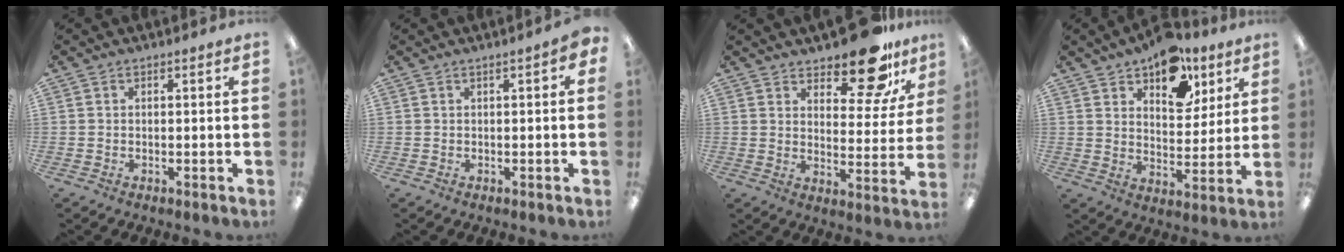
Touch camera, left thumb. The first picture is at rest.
{"total": 1.2, "force": [0.1, 0.3, 1.1], "torque": [-0.021, 0.001, 0.002]}
{"total": 13.8, "force": [10.8, 5.1, 6.9], "torque": [-0.091, -0.069, 0.186]}
{"total": 13.2, "force": [9.5, 7.3, 5.7], "torque": [-0.065, -0.057, 0.165]}